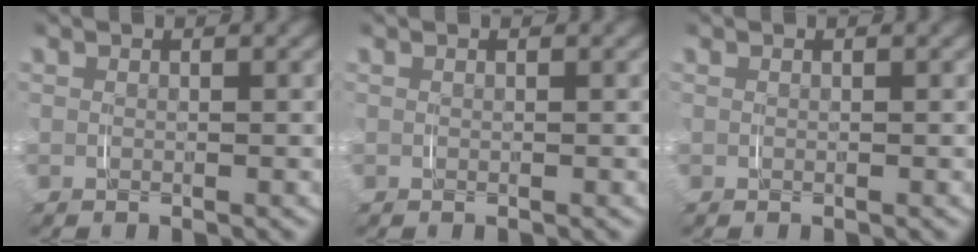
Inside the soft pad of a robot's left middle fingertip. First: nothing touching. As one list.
[{"total": 0.0}, {"total": 0.0}]